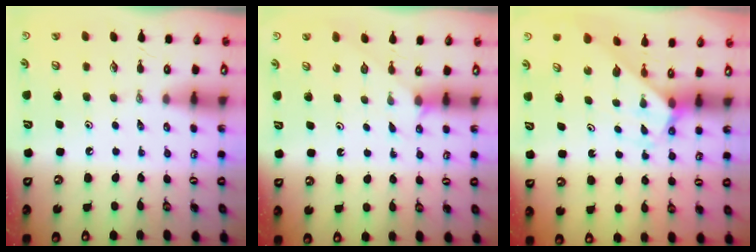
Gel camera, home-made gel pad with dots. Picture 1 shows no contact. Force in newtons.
{"total": 4.1, "press": 4.0, "slide": 0.4}
{"total": 2.0, "press": 2.0, "slide": 0.1}